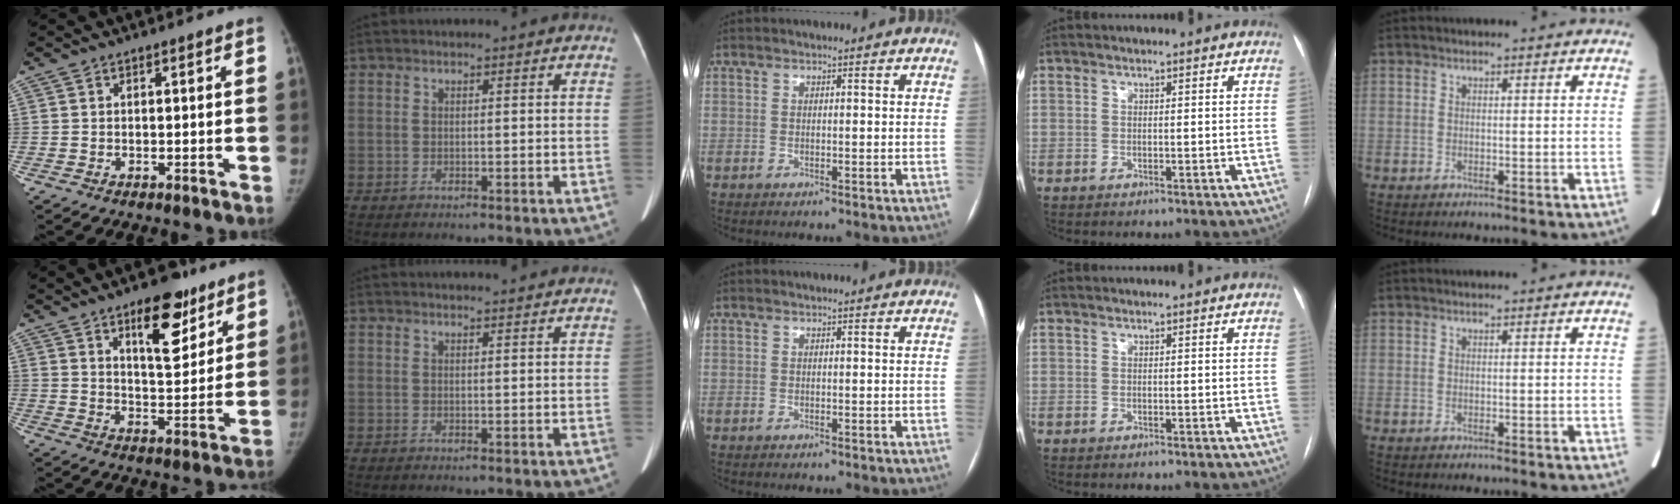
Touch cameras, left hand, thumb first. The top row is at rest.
{"thumb": {"total": 12.6, "force": [7.6, 5.2, 8.5], "torque": [-0.092, -0.046, 0.117]}, "index": {"total": 3.5, "force": [3.4, 0.0, 0.9], "torque": [-0.013, 0.017, 0.042]}}